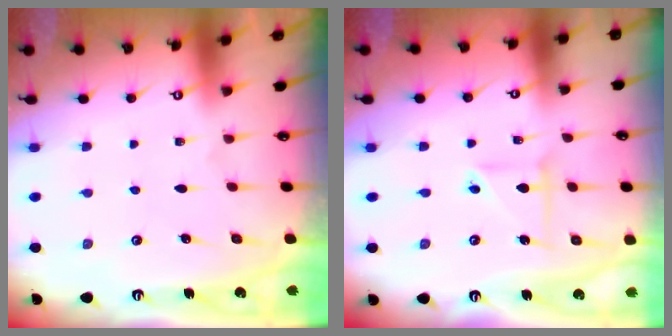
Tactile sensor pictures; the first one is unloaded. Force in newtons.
{"total": 4.5, "press": 4.4, "slide": 0.7}